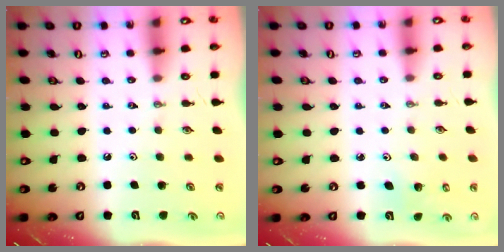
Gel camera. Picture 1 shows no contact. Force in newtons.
{"total": 2.7, "press": 2.7, "slide": 0.4}